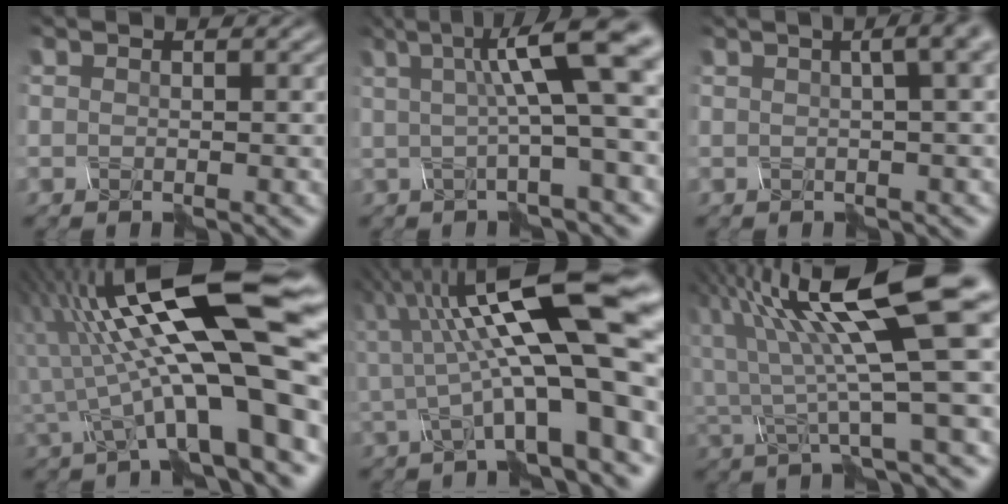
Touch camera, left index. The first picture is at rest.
{"total": 6.0, "force": [0.4, 0.2, 6.0], "torque": [-0.101, -0.012, 0.037]}
{"total": 6.0, "force": [1.9, 2.5, 5.1], "torque": [-0.030, 0.034, 0.023]}
{"total": 12.9, "force": [-0.8, 2.0, 12.7], "torque": [-0.210, 0.003, 0.018]}
{"total": 10.6, "force": [-0.7, 2.0, 10.4], "torque": [-0.178, -0.007, 0.018]}
{"total": 8.9, "force": [3.0, 0.5, 8.4], "torque": [-0.172, -0.017, 0.089]}